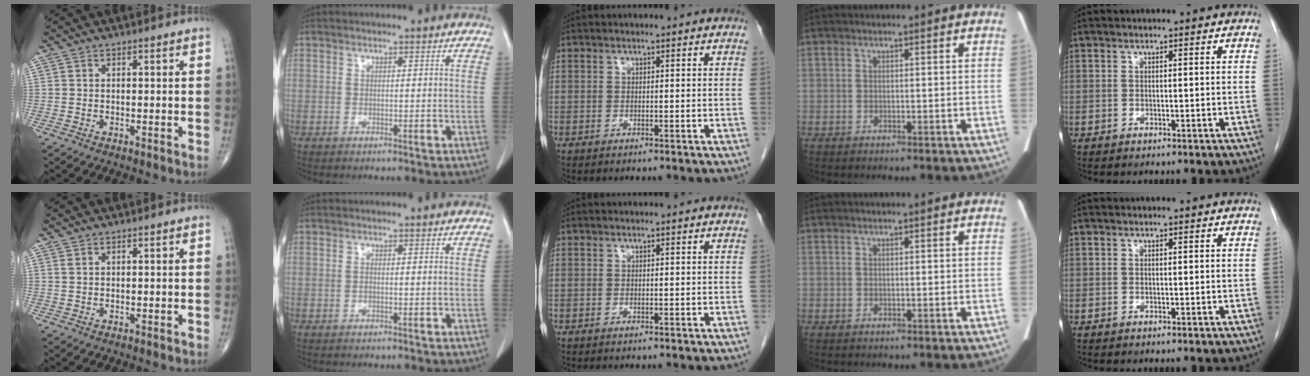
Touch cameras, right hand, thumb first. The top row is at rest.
{"thumb": {"total": 0.7, "force": [0.4, 0.3, 0.4], "torque": [-0.009, 0.005, 0.012]}, "index": {"total": 0.7, "force": [-0.1, 0.1, 0.7], "torque": [-0.013, 0.000, 0.000]}}